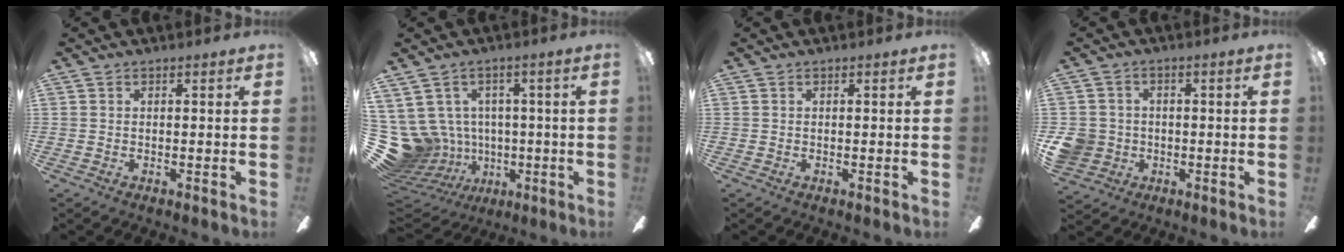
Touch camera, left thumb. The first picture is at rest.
{"total": 12.2, "force": [-0.6, 11.5, 3.8], "torque": [-0.141, -0.013, 0.009]}
{"total": 0.0}
{"total": 6.7, "force": [-1.2, 6.3, 2.0], "torque": [-0.062, 0.015, -0.021]}